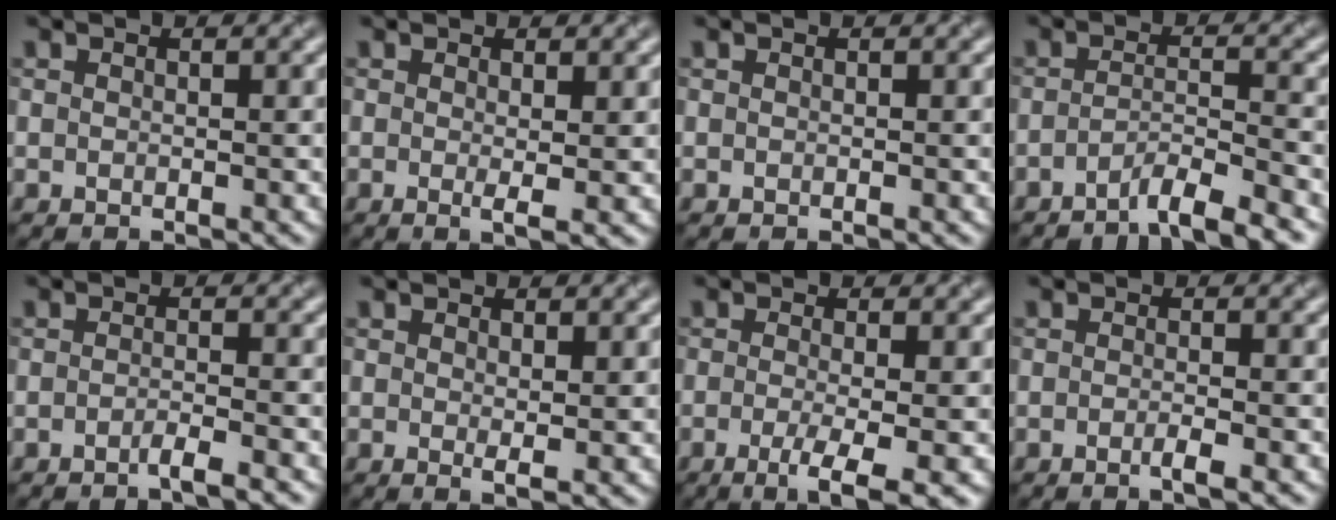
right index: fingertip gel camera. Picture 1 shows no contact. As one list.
[{"total": 1.6, "force": [0.2, 0.2, 1.5], "torque": [-0.024, -0.009, 0.003]}, {"total": 0.0}, {"total": 3.6, "force": [-2.8, 0.4, 2.2], "torque": [-0.027, 0.007, -0.058]}, {"total": 1.6, "force": [-1.0, 0.3, 1.3], "torque": [-0.015, 0.002, -0.026]}, {"total": 1.2, "force": [0.5, 0.2, 1.1], "torque": [-0.017, -0.008, 0.010]}, {"total": 4.6, "force": [-1.6, 1.1, 4.2], "torque": [-0.069, -0.009, -0.028]}, {"total": 1.5, "force": [-0.5, 0.3, 1.4], "torque": [-0.017, -0.001, -0.014]}]